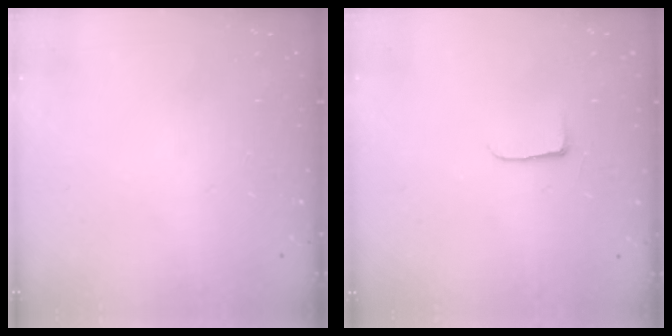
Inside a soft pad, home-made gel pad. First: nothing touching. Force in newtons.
{"total": 4.0, "press": 4.0, "slide": 0.5}